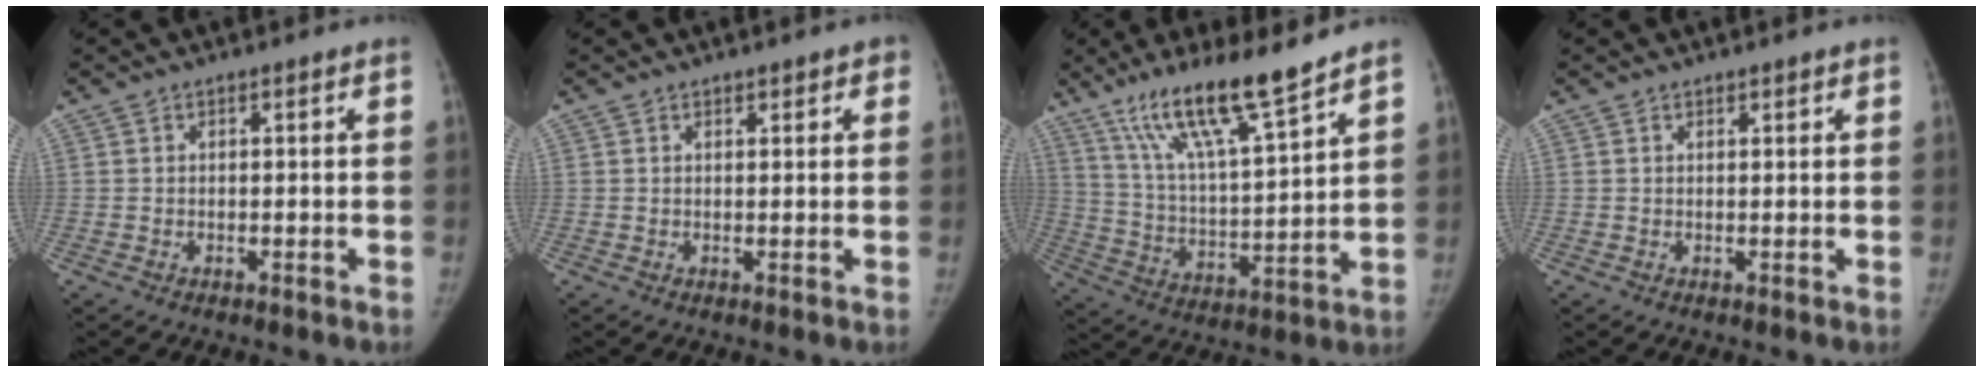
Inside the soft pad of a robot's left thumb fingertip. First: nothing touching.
{"total": 1.7, "force": [1.1, 1.0, 0.8], "torque": [0.009, -0.003, 0.010]}
{"total": 16.0, "force": [11.8, 2.0, 10.6], "torque": [-0.177, -0.064, 0.220]}
{"total": 0.8, "force": [0.6, 0.4, 0.2], "torque": [0.003, -0.004, 0.007]}